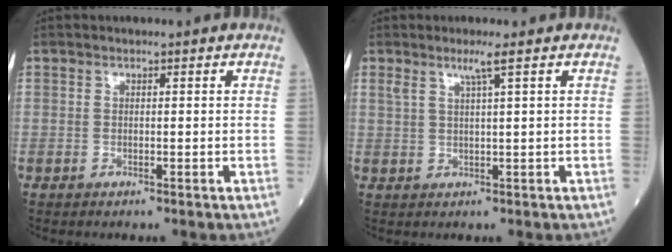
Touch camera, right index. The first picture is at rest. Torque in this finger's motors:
{"motor_torque": [0.25, 0.32, -0.03, 0.04]}